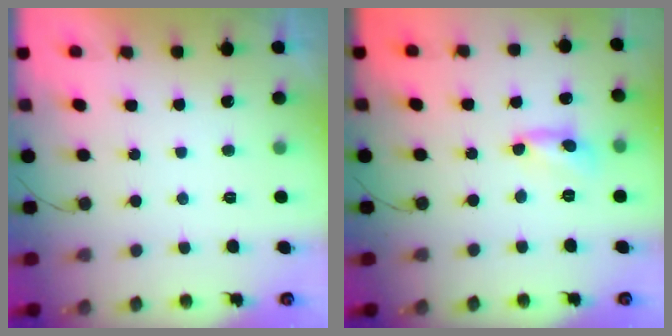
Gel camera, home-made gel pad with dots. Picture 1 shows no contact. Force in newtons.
{"total": 3.3, "press": 3.3, "slide": 0.3}